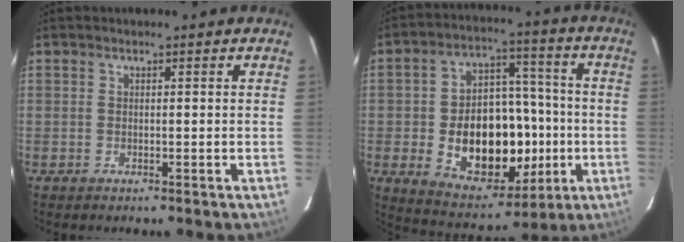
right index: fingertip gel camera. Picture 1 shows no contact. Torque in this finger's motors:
{"motor_torque": [0.80, -0.31, 1.05, 0.18]}